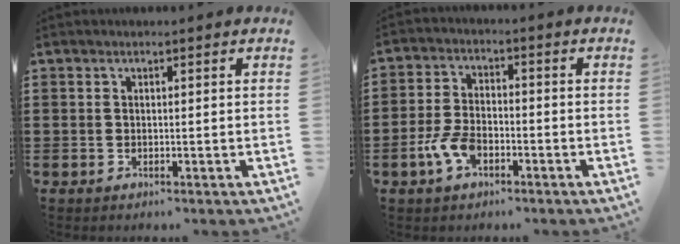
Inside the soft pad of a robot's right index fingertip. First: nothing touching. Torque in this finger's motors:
{"motor_torque": [1.01, 1.13, 0.40, 0.02]}